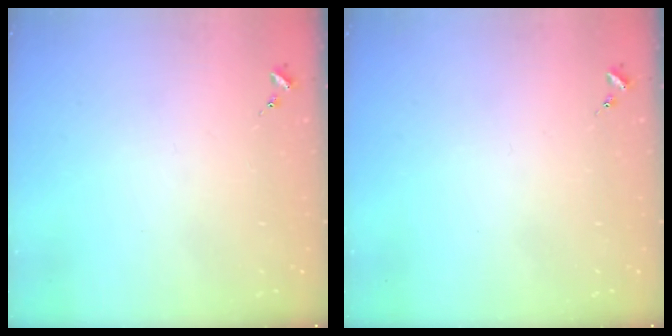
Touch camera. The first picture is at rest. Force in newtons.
{"total": 0.0}